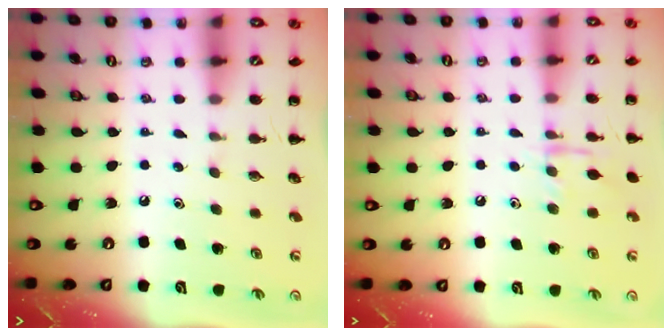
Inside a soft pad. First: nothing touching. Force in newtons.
{"total": 7.8, "press": 7.8, "slide": 0.9}